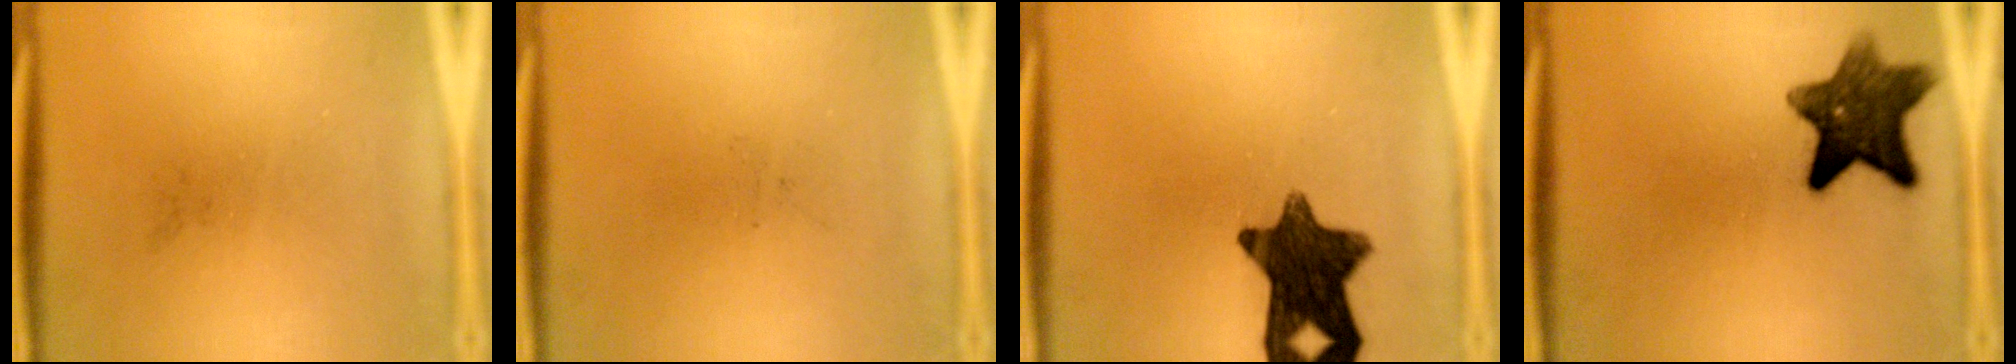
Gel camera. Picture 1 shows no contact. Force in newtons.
{"total": 0.0}
{"total": 12.1}
{"total": 10.1}